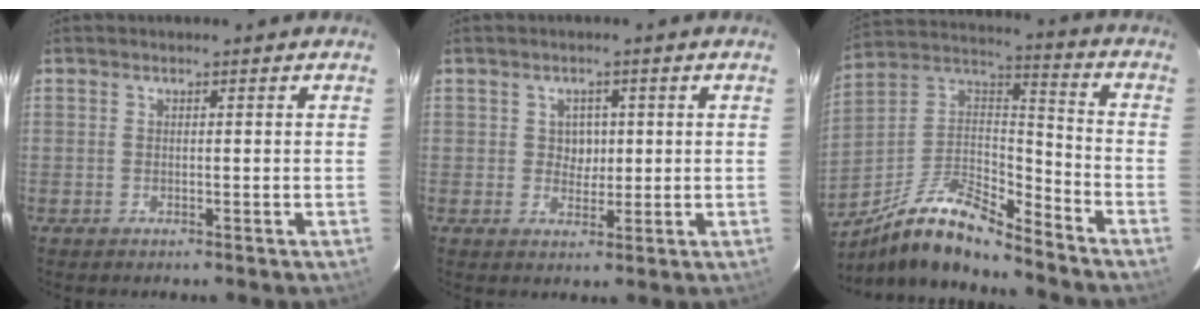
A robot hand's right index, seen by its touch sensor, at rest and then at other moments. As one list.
[{"total": 2.9, "force": [0.5, 2.7, 1.0], "torque": [-0.014, 0.008, 0.007]}, {"total": 16.5, "force": [-12.6, 4.1, 9.9], "torque": [-0.199, 0.005, -0.236]}]